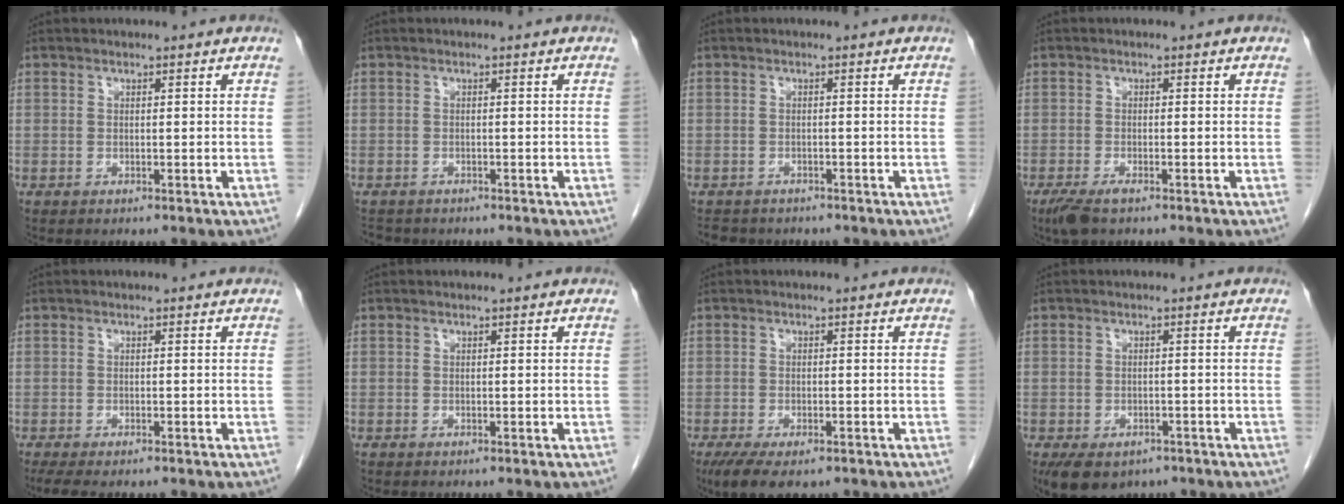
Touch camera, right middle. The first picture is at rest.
{"total": 2.5, "force": [-2.2, 1.1, 0.3], "torque": [-0.009, -0.004, -0.031]}
{"total": 4.1, "force": [-3.5, 1.9, 0.7], "torque": [-0.012, -0.003, -0.047]}
{"total": 3.3, "force": [-2.2, 0.8, 2.2], "torque": [-0.046, -0.008, -0.040]}
{"total": 4.4, "force": [-3.5, 1.1, 2.5], "torque": [-0.040, -0.014, -0.051]}
{"total": 0.0}
{"total": 6.4, "force": [-4.3, 2.4, 4.0], "torque": [-0.067, -0.013, -0.067]}
{"total": 7.2, "force": [-4.8, 4.2, 3.2], "torque": [-0.049, -0.002, -0.068]}